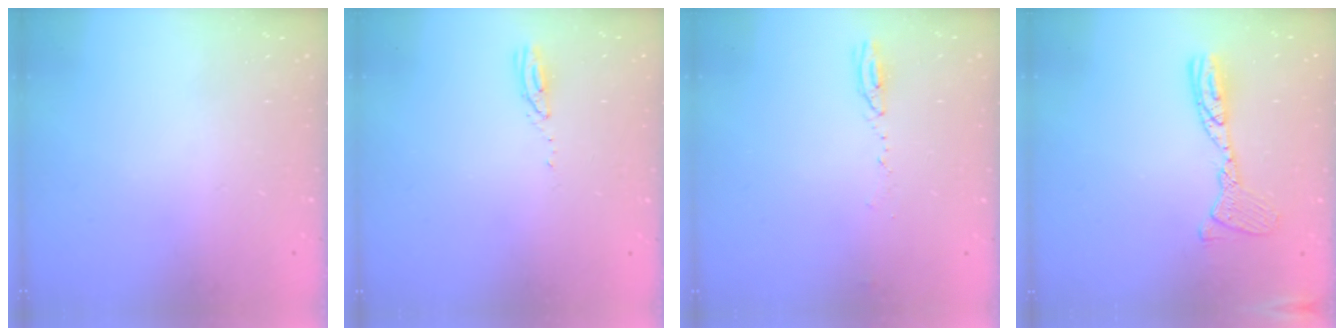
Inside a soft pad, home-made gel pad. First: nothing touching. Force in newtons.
{"total": 3.0, "press": 2.9, "slide": 0.3}
{"total": 3.9, "press": 3.8, "slide": 1.2}
{"total": 12.0, "press": 11.9, "slide": 1.1}